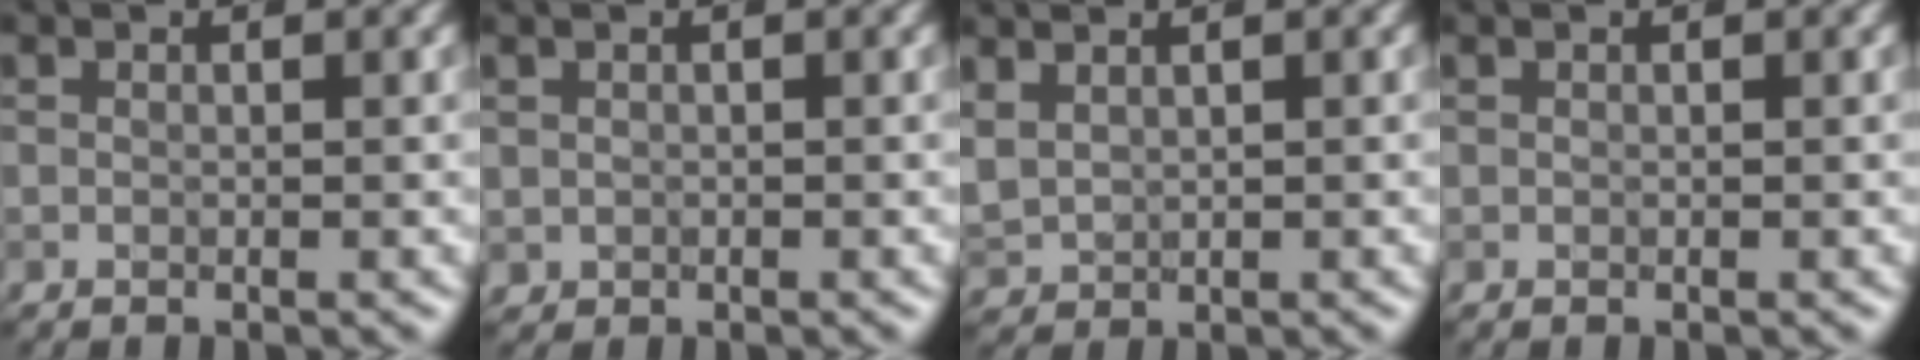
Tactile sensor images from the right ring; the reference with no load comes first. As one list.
[{"total": 0.6, "force": [0.2, 0.5, 0.1], "torque": [0.001, -0.002, 0.005]}, {"total": 2.2, "force": [1.3, 1.3, 1.2], "torque": [-0.033, 0.004, 0.037]}, {"total": 0.0}]